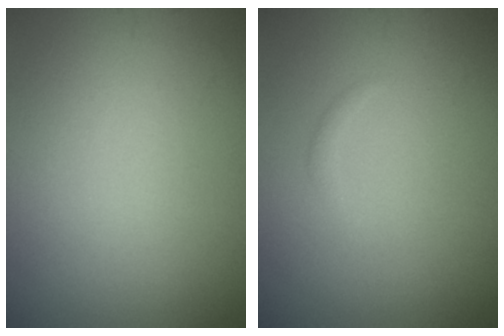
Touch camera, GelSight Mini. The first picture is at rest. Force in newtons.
{"total": 0.7, "press": 0.7, "slide": 0.0}